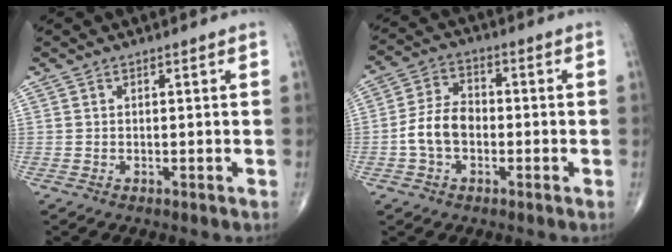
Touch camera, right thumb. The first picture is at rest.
{"total": 7.8, "force": [-1.6, 5.3, 5.5], "torque": [-0.099, 0.025, -0.039]}